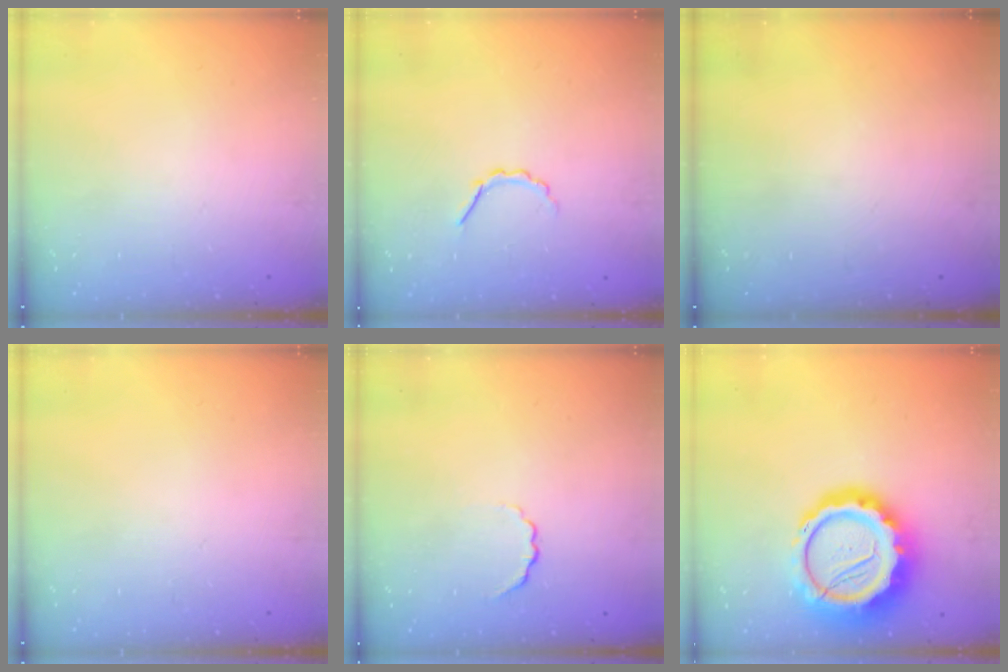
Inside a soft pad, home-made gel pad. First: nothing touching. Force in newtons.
{"total": 3.2, "press": 3.1, "slide": 1.0}
{"total": 0.0}
{"total": 0.0}
{"total": 2.1, "press": 2.0, "slide": 0.8}
{"total": 21.0, "press": 20.5, "slide": 4.4}